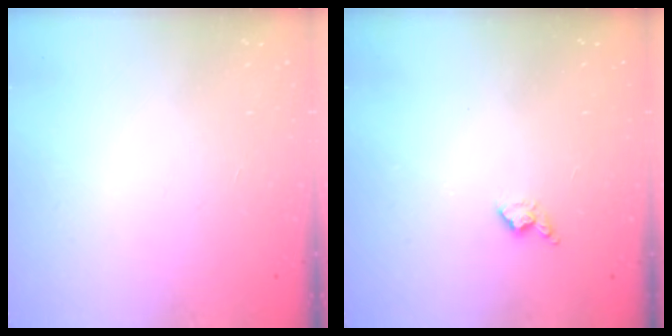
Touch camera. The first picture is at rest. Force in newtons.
{"total": 4.0, "press": 3.9, "slide": 0.7}